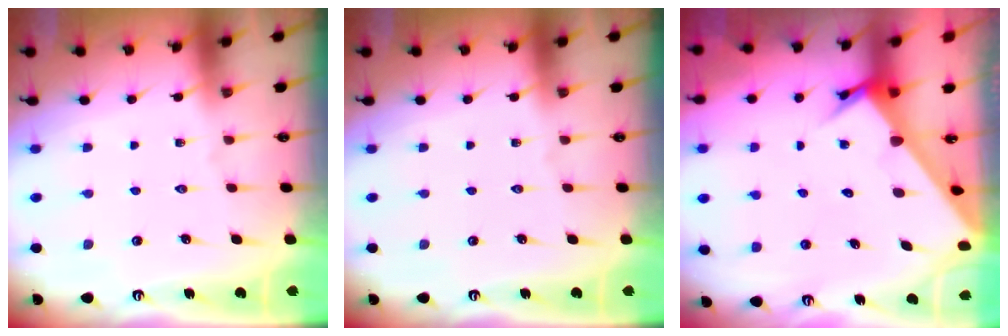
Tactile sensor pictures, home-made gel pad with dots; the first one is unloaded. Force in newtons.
{"total": 0.0}
{"total": 3.3, "press": 3.3, "slide": 0.2}